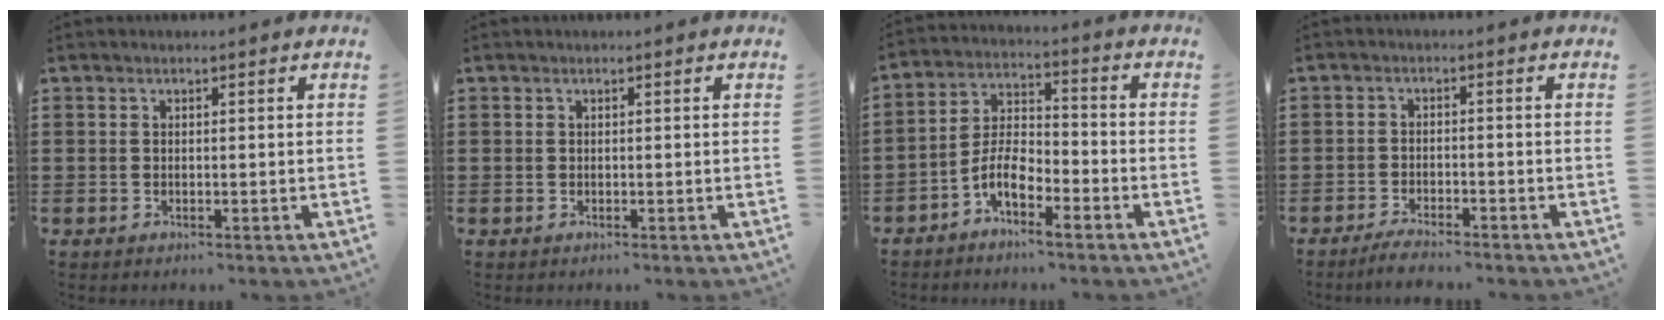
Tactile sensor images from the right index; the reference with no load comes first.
{"total": 0.0}
{"total": 6.6, "force": [-3.9, 2.6, 4.6], "torque": [-0.116, -0.001, -0.084]}
{"total": 2.3, "force": [-2.3, 0.0, 0.4], "torque": [-0.011, 0.001, -0.046]}